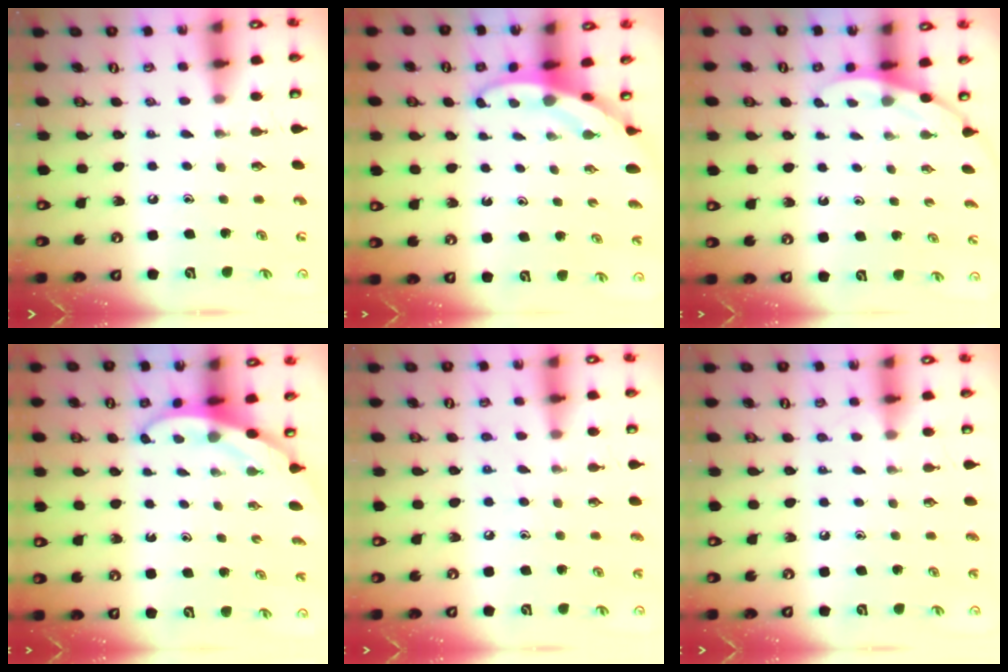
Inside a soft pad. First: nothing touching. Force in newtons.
{"total": 3.8, "press": 3.8, "slide": 0.2}
{"total": 2.8, "press": 2.8, "slide": 0.1}
{"total": 3.1, "press": 3.1, "slide": 0.1}
{"total": 5.5, "press": 5.4, "slide": 0.7}
{"total": 3.0, "press": 3.0, "slide": 0.3}